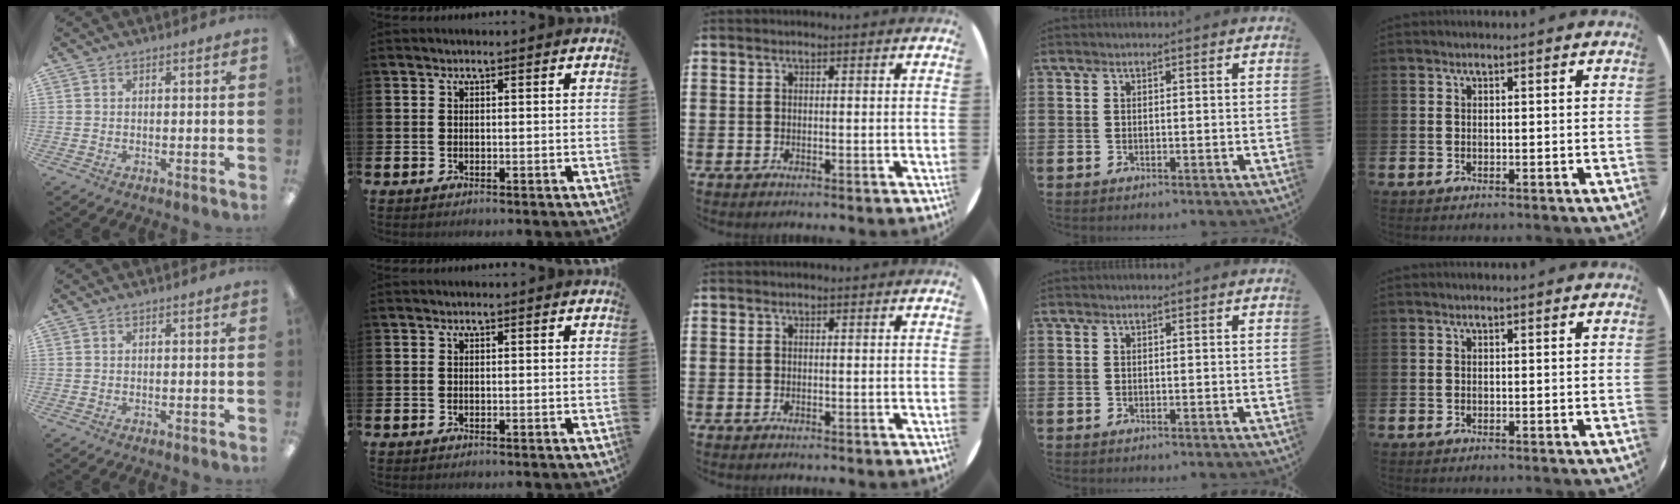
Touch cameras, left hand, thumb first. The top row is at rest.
{}